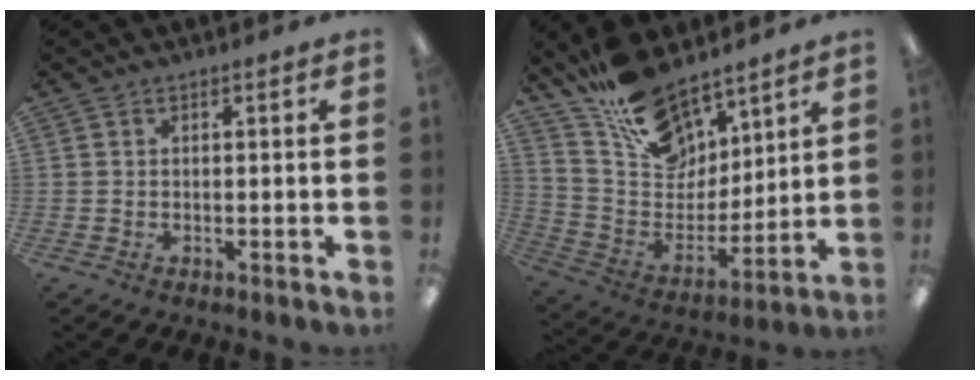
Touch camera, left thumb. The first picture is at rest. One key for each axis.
{"total": 17.2, "fx": 12.8, "fy": 9.5, "fz": 6.4, "tx": -0.133, "ty": -0.080, "tz": 0.243}